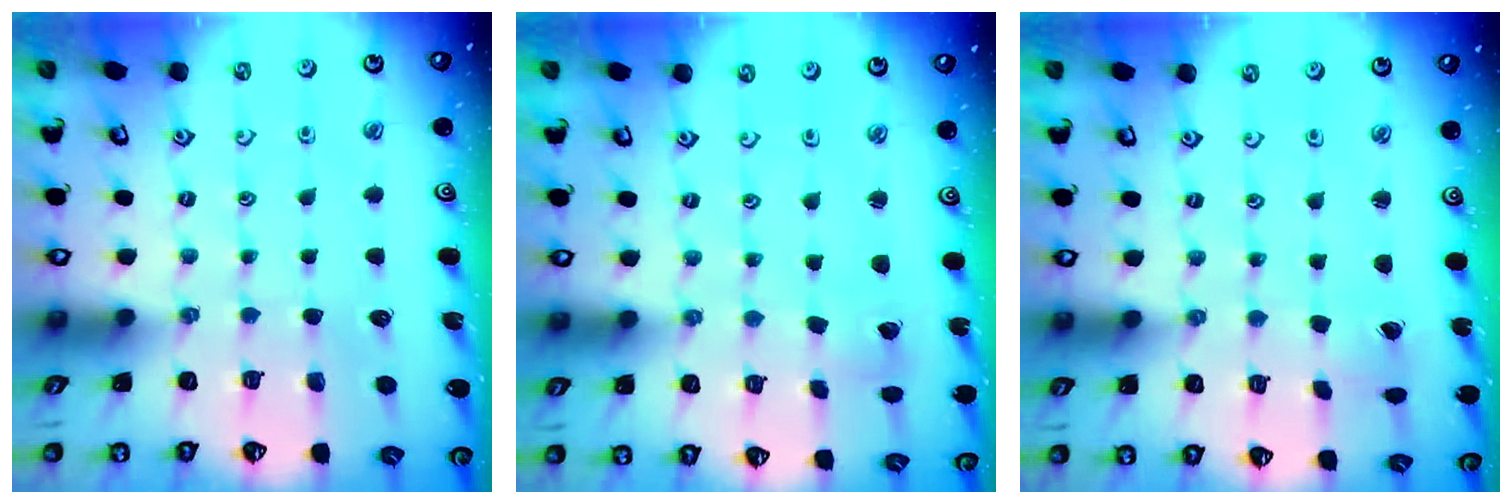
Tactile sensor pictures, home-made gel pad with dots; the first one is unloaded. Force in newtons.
{"total": 1.5, "press": 1.5, "slide": 0.2}
{"total": 0.0}